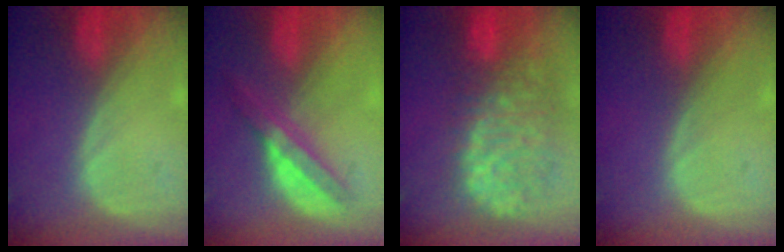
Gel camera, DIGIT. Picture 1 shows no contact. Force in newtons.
{"total": 5.6, "press": 5.3, "slide": 2.0}
{"total": 12.2, "press": 10.1, "slide": 6.9}
{"total": 0.0}